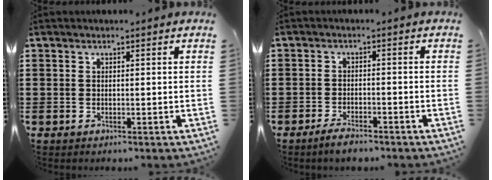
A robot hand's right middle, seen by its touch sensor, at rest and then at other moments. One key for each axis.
{"total": 2.8, "fx": -2.5, "fy": 0.4, "fz": 1.1, "tx": -0.021, "ty": 0.002, "tz": -0.048}